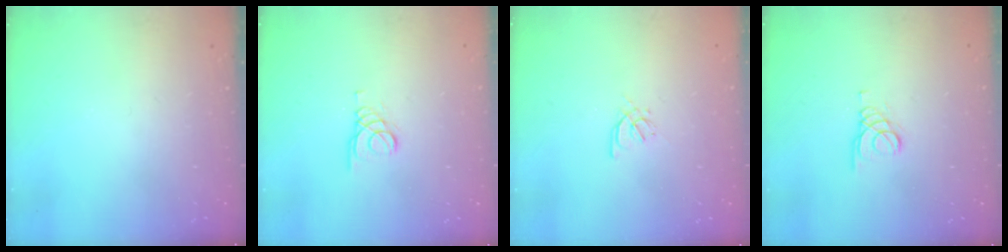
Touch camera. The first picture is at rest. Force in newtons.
{"total": 1.6, "press": 1.6, "slide": 0.0}
{"total": 2.4, "press": 2.4, "slide": 0.6}
{"total": 1.6, "press": 1.6, "slide": 0.0}